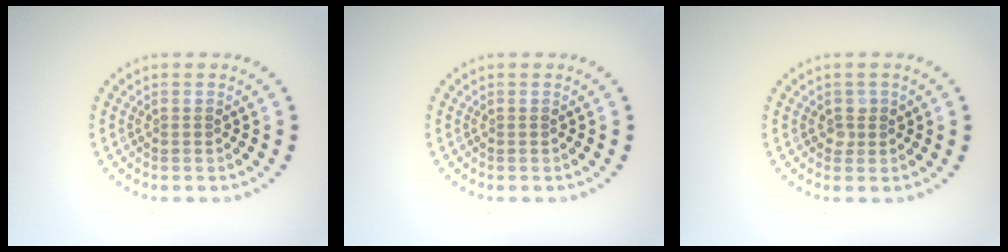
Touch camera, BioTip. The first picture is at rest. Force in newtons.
{"total": 0.0}
{"total": 1.1, "press": 1.1, "slide": 0.4}